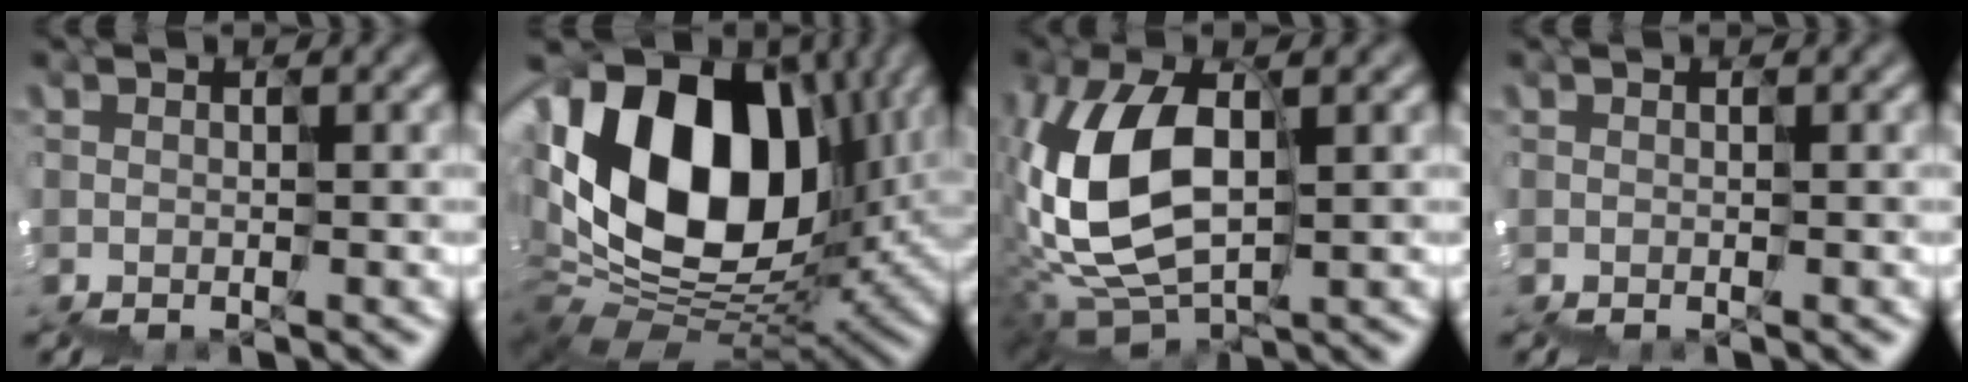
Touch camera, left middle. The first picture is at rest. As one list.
[{"total": 13.4, "force": [2.7, 9.4, 9.1], "torque": [-0.174, 0.022, 0.036]}, {"total": 8.0, "force": [0.5, 4.8, 6.5], "torque": [-0.176, 0.016, 0.008]}, {"total": 0.0}]